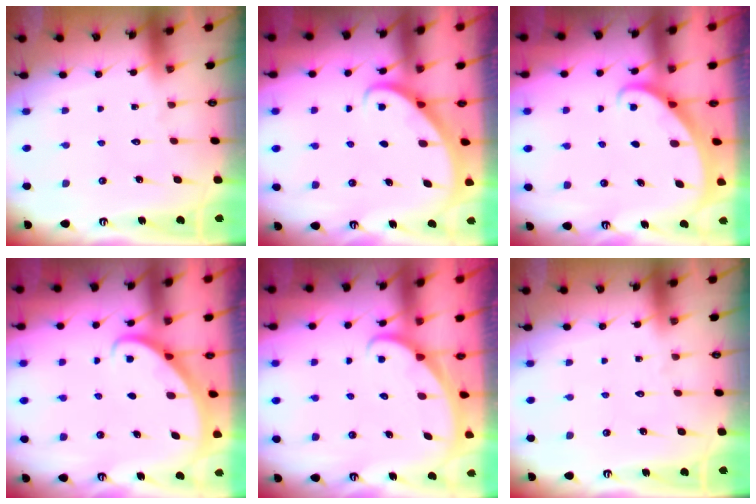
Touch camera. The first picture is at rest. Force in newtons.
{"total": 2.9, "press": 2.9, "slide": 0.2}
{"total": 1.6, "press": 1.5, "slide": 0.1}
{"total": 2.8, "press": 2.8, "slide": 0.2}
{"total": 1.8, "press": 1.8, "slide": 0.1}
{"total": 0.0}